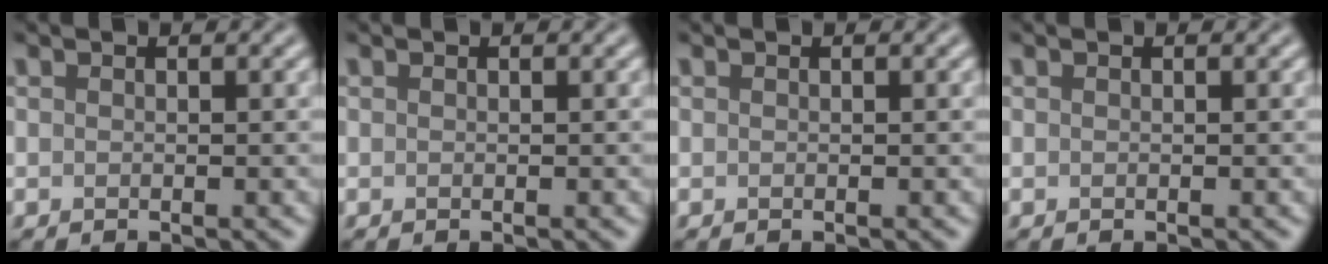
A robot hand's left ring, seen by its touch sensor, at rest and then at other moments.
{"total": 0.0}
{"total": 0.0}
{"total": 0.0}